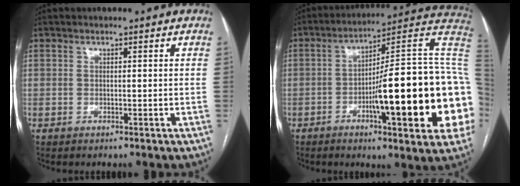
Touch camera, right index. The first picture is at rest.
{"total": 25.8, "force": [-4.4, 2.7, 25.3], "torque": [-0.264, 0.011, -0.069]}